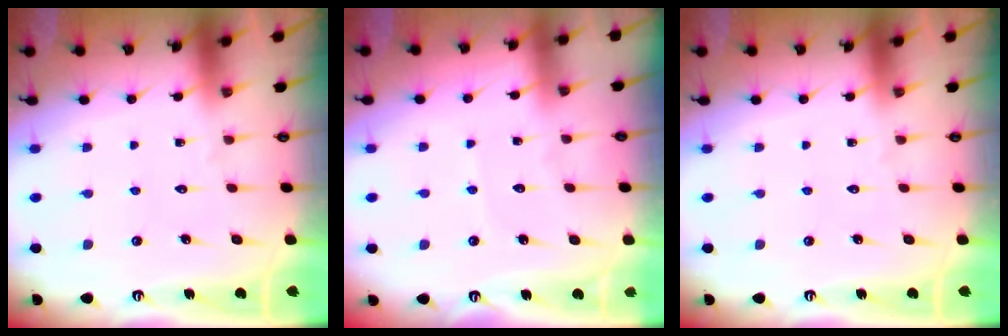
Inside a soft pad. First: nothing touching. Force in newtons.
{"total": 3.5, "press": 3.5, "slide": 0.4}
{"total": 0.0}